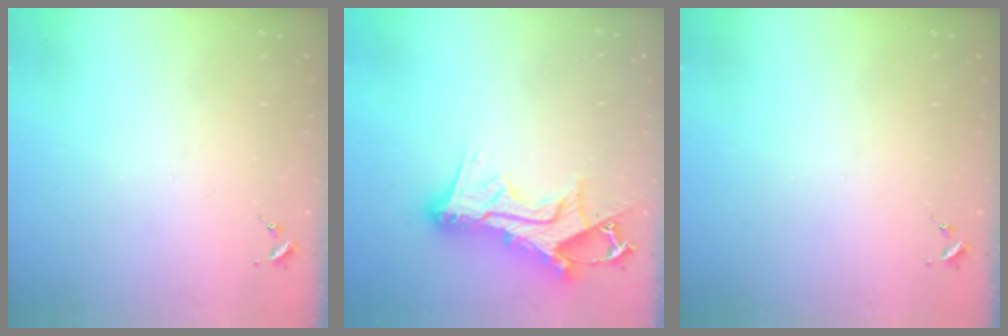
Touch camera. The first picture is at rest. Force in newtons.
{"total": 16.8, "press": 16.8, "slide": 0.6}
{"total": 0.0}